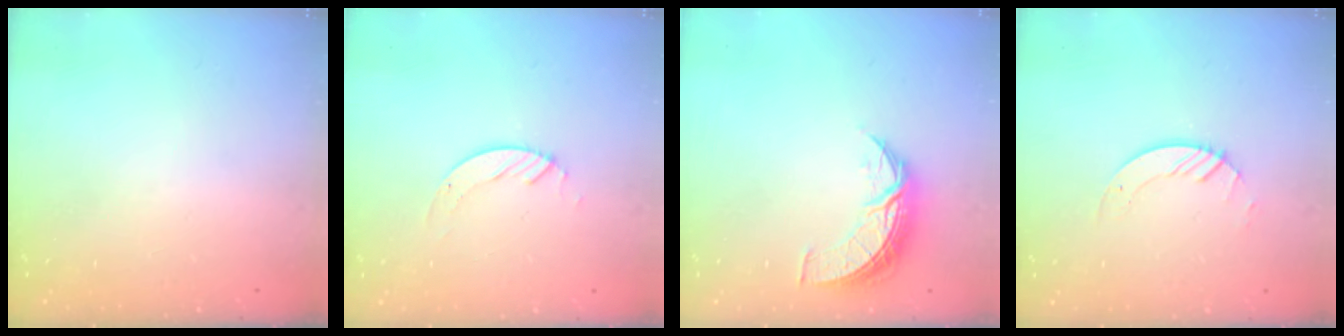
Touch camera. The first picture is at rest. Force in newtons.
{"total": 3.4, "press": 3.4, "slide": 0.4}
{"total": 8.5, "press": 8.5, "slide": 0.5}
{"total": 2.6, "press": 2.6, "slide": 0.3}